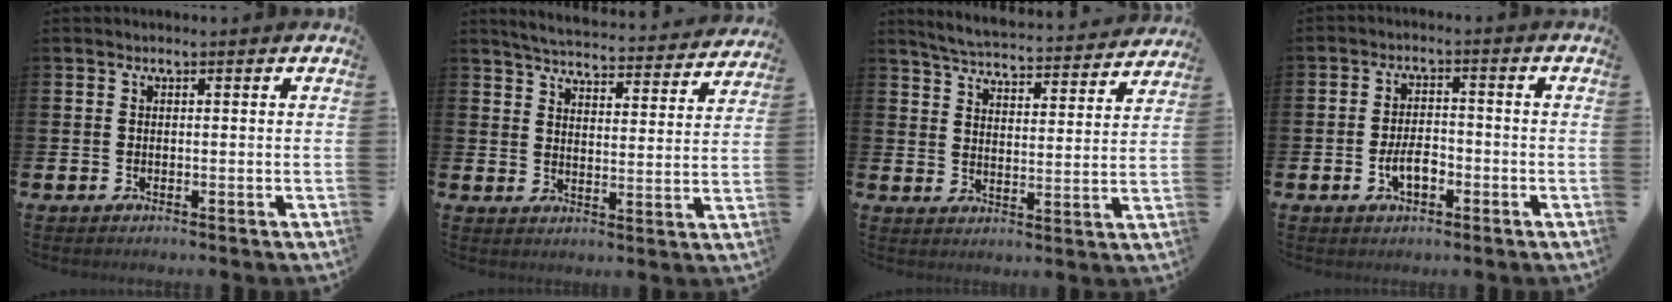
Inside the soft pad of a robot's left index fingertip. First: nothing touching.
{"total": 5.1, "force": [5.0, 0.4, 0.8], "torque": [-0.029, -0.044, 0.083]}
{"total": 5.4, "force": [5.3, 0.3, 0.9], "torque": [-0.038, -0.042, 0.090]}
{"total": 3.8, "force": [-1.3, 1.9, 3.0], "torque": [-0.047, 0.005, -0.025]}